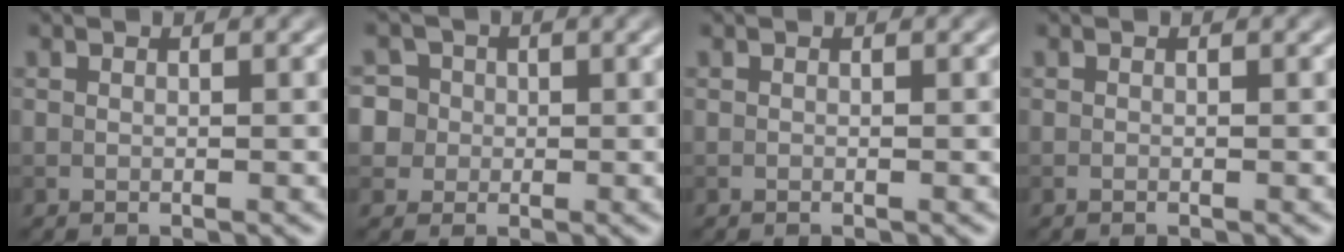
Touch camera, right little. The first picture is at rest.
{"total": 6.3, "force": [1.6, 5.7, 2.1], "torque": [-0.040, 0.043, 0.002]}
{"total": 0.0}
{"total": 0.0}